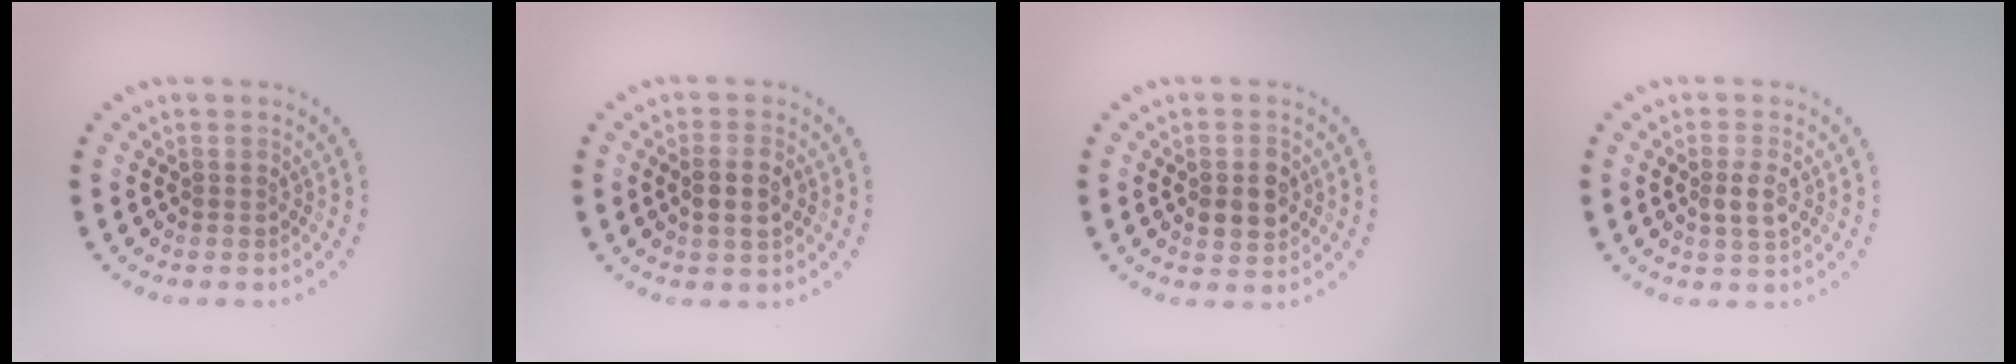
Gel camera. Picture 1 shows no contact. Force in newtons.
{"total": 2.6, "press": 2.5, "slide": 0.7}
{"total": 3.2, "press": 3.2, "slide": 0.2}
{"total": 2.1, "press": 2.1, "slide": 0.4}